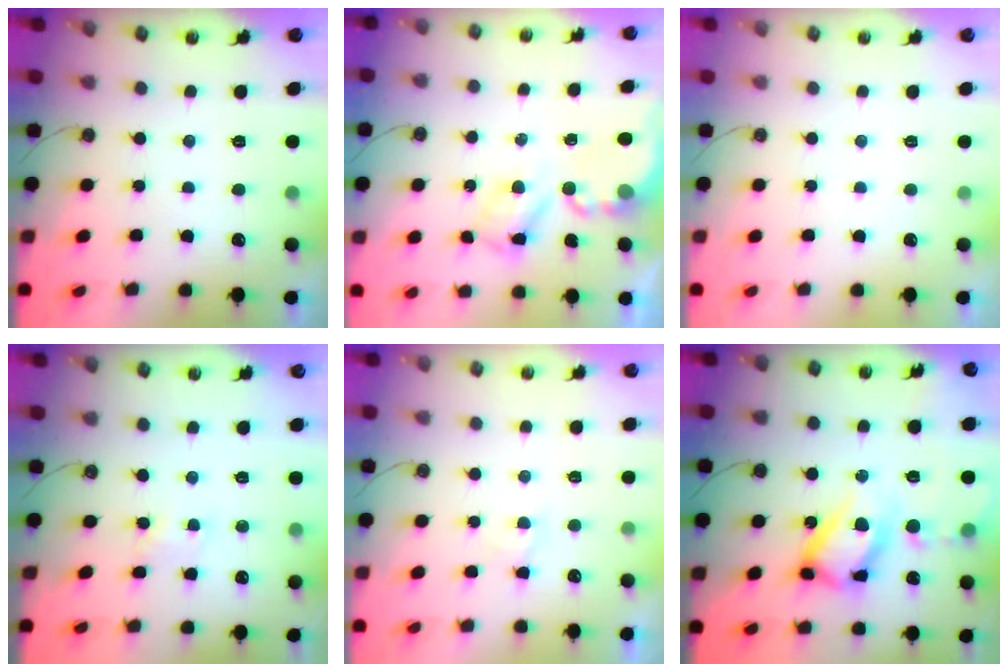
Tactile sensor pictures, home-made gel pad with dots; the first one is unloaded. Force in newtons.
{"total": 8.5, "press": 8.4, "slide": 0.4}
{"total": 0.0}
{"total": 1.9, "press": 1.9, "slide": 0.3}
{"total": 2.3, "press": 2.3, "slide": 0.4}
{"total": 17.9, "press": 17.7, "slide": 2.3}